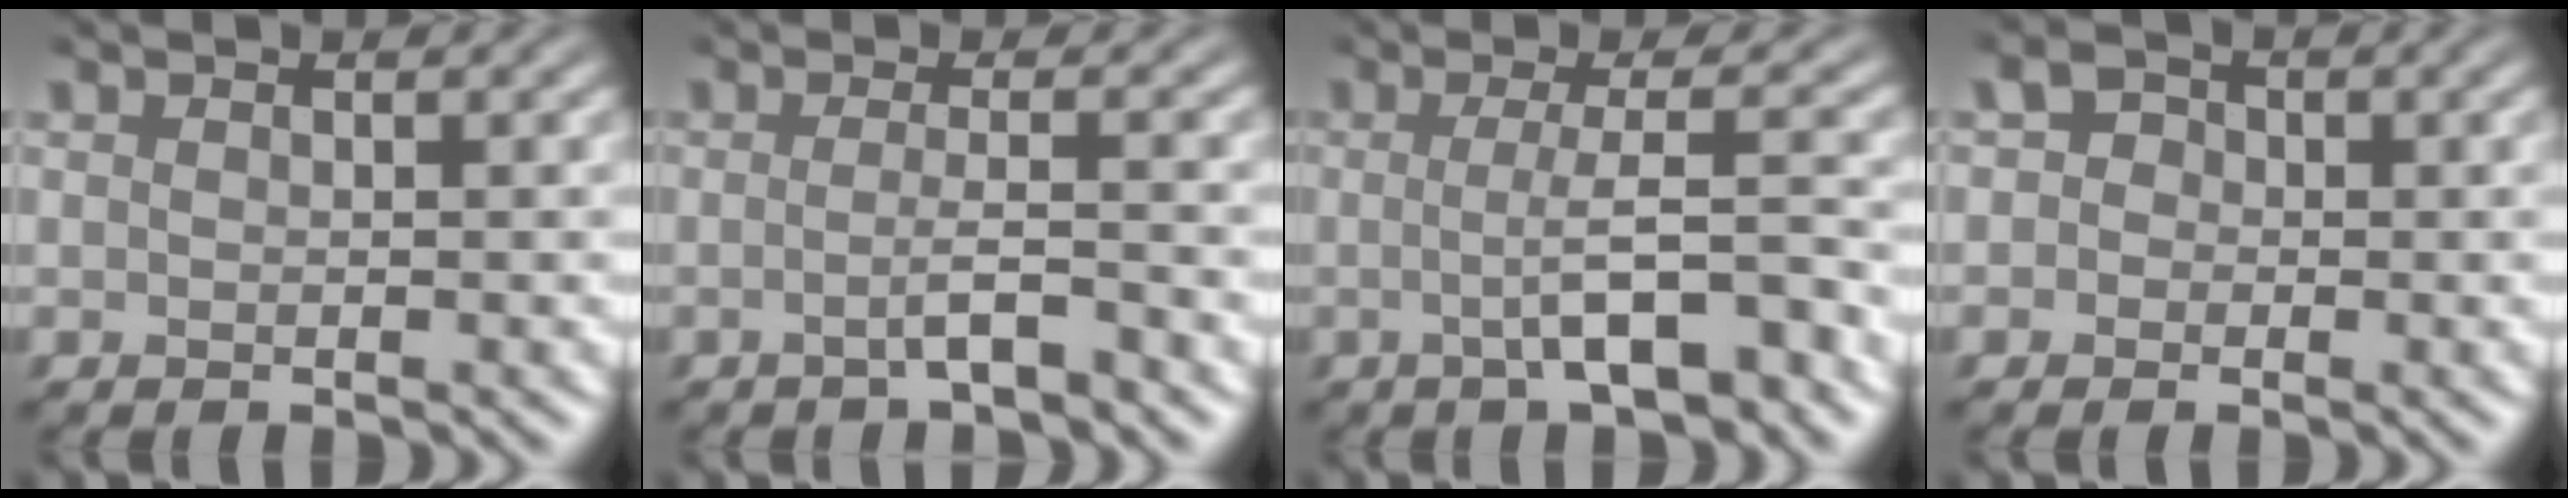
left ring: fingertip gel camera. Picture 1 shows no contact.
{"total": 2.5, "force": [-0.8, 0.4, 2.3], "torque": [-0.034, 0.002, -0.022]}
{"total": 5.1, "force": [-0.9, 1.1, 4.9], "torque": [-0.072, 0.002, -0.019]}
{"total": 1.6, "force": [0.0, 1.6, 0.5], "torque": [0.005, 0.003, -0.008]}